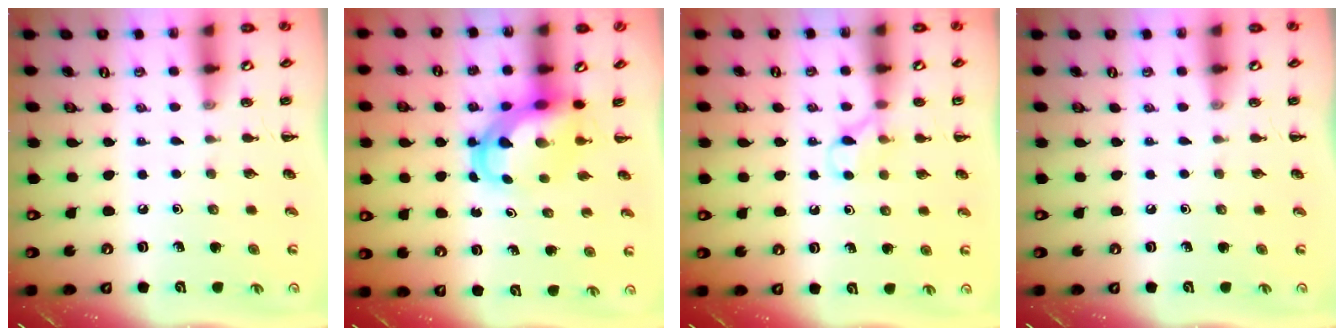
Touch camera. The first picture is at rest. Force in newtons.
{"total": 6.2, "press": 6.1, "slide": 1.4}
{"total": 5.6, "press": 5.3, "slide": 1.8}
{"total": 0.0}